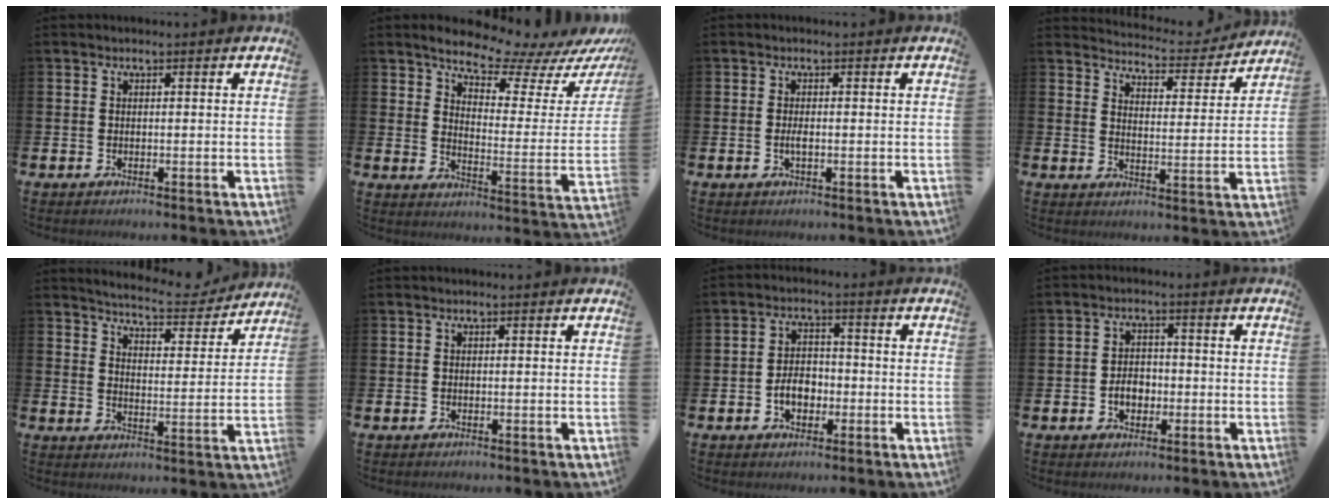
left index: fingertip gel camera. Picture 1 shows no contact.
{"total": 9.3, "force": [8.7, 1.3, 2.9], "torque": [-0.066, -0.071, 0.147]}
{"total": 1.2, "force": [-0.2, 0.4, 1.1], "torque": [-0.018, -0.002, -0.006]}
{"total": 4.9, "force": [4.9, 0.6, 0.3], "torque": [-0.027, -0.041, 0.081]}
{"total": 6.2, "force": [6.0, 0.7, 1.3], "torque": [-0.039, -0.043, 0.100]}
{"total": 0.0}
{"total": 4.1, "force": [-1.4, 2.9, 2.6], "torque": [-0.031, -0.002, -0.032]}
{"total": 3.4, "force": [-1.0, 2.5, 2.1], "torque": [-0.022, -0.004, -0.025]}